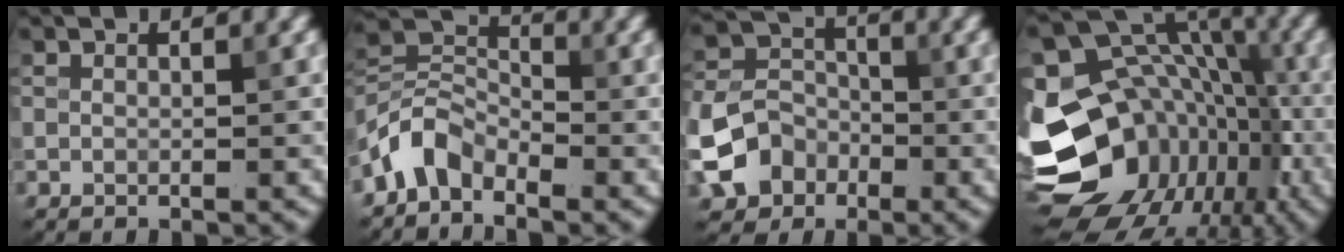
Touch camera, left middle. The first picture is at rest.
{"total": 4.2, "force": [-2.9, 2.4, 1.9], "torque": [-0.037, 0.011, -0.070]}
{"total": 6.4, "force": [-2.6, 5.1, 2.9], "torque": [-0.061, 0.000, -0.061]}
{"total": 20.1, "force": [-7.0, 16.1, 9.8], "torque": [-0.177, -0.025, -0.103]}